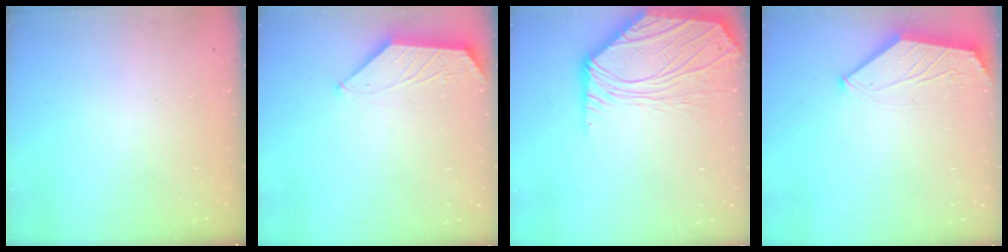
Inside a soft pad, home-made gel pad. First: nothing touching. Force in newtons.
{"total": 1.3, "press": 1.3, "slide": 0.3}
{"total": 8.3, "press": 8.1, "slide": 1.6}
{"total": 1.6, "press": 1.6, "slide": 0.3}